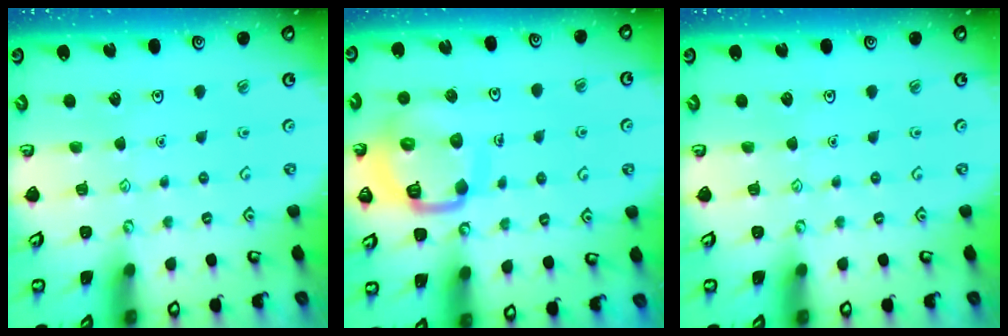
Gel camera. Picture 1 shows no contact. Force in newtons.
{"total": 14.4, "press": 14.3, "slide": 1.5}
{"total": 0.0}